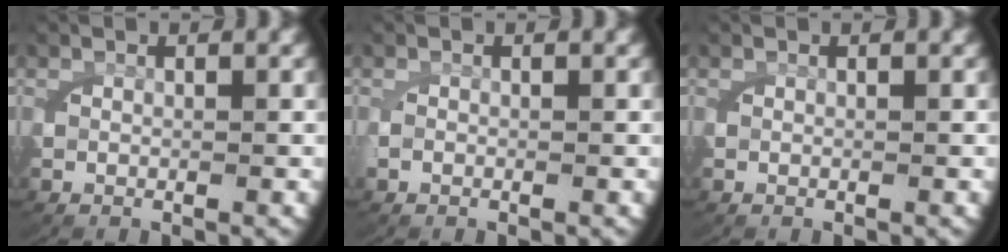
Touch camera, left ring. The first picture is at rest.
{"total": 0.5, "force": [-0.2, 0.4, 0.3], "torque": [-0.013, -0.004, -0.001]}
{"total": 0.0}